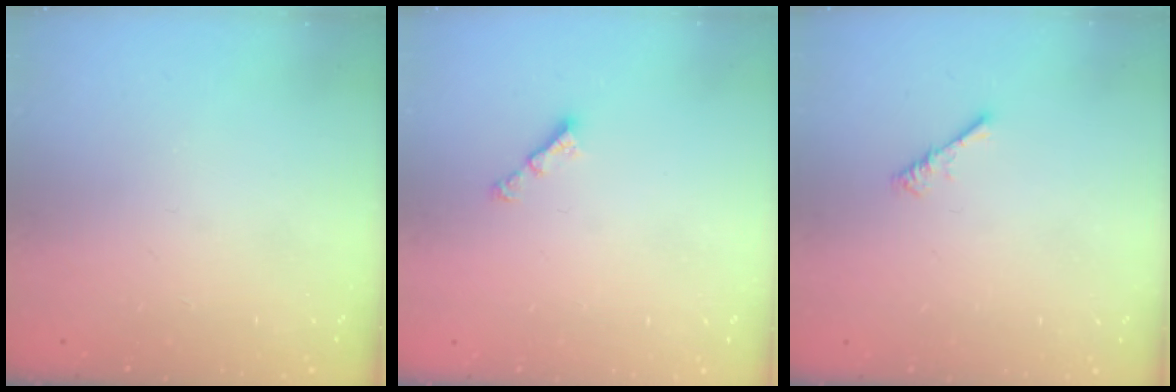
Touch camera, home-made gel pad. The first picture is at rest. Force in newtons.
{"total": 3.0, "press": 2.9, "slide": 0.5}
{"total": 0.9, "press": 0.9, "slide": 0.3}